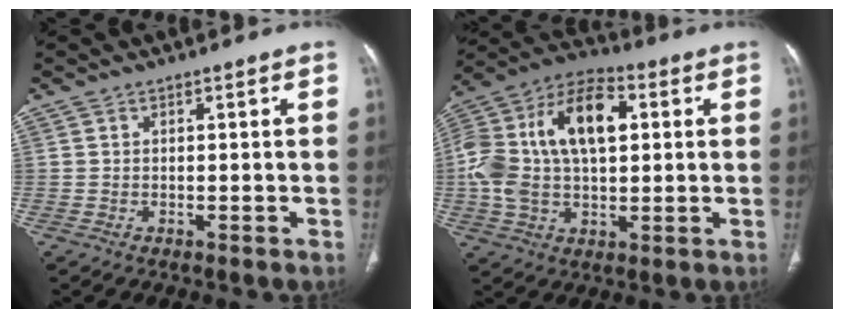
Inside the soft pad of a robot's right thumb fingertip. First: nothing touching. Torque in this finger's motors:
{"motor_torque": [2.50, 2.38, 1.07, 1.04, 0.25]}